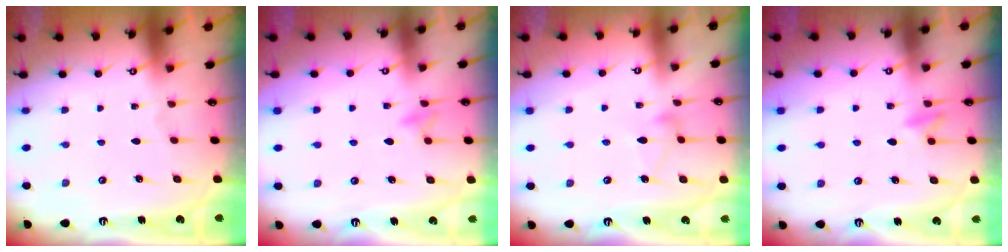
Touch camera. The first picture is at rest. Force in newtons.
{"total": 7.3, "press": 7.2, "slide": 0.7}
{"total": 6.2, "press": 6.2, "slide": 0.4}
{"total": 4.5, "press": 4.5, "slide": 0.5}